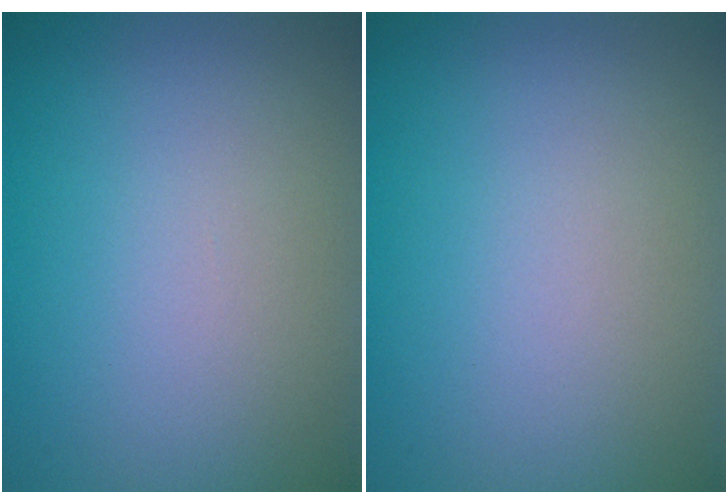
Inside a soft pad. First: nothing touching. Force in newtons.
{"total": 0.0}